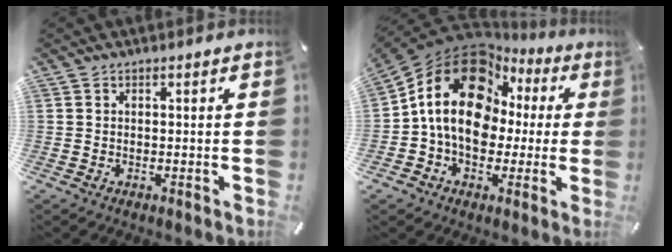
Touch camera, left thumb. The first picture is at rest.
{"total": 18.1, "force": [3.4, 14.2, 10.5], "torque": [-0.203, -0.012, 0.063]}